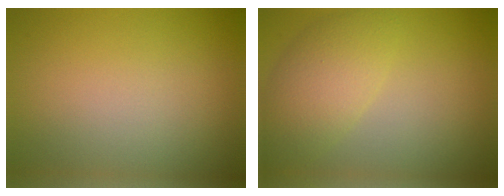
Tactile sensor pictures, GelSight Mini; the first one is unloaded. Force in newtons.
{"total": 4.8, "press": 4.8, "slide": 0.3}